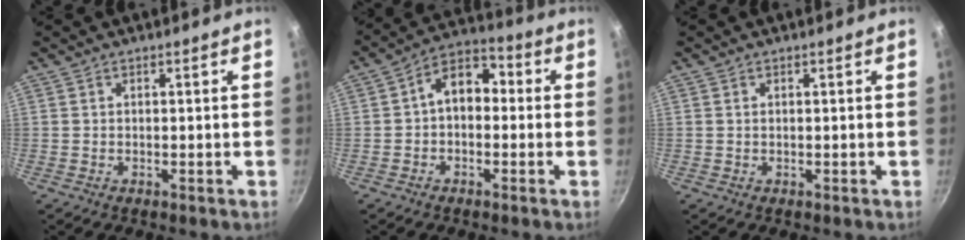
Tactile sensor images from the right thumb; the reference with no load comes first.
{"total": 8.8, "force": [0.0, 5.9, 6.5], "torque": [-0.074, 0.035, -0.016]}
{"total": 0.0}